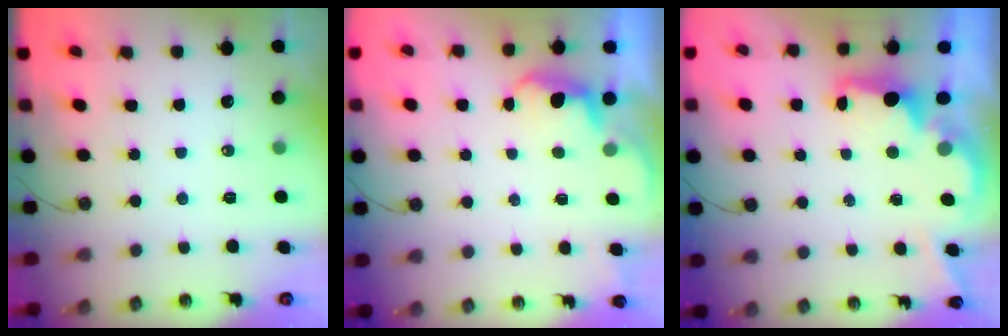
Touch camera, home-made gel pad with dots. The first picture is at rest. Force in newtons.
{"total": 2.3, "press": 2.1, "slide": 0.9}
{"total": 3.0, "press": 2.9, "slide": 0.5}